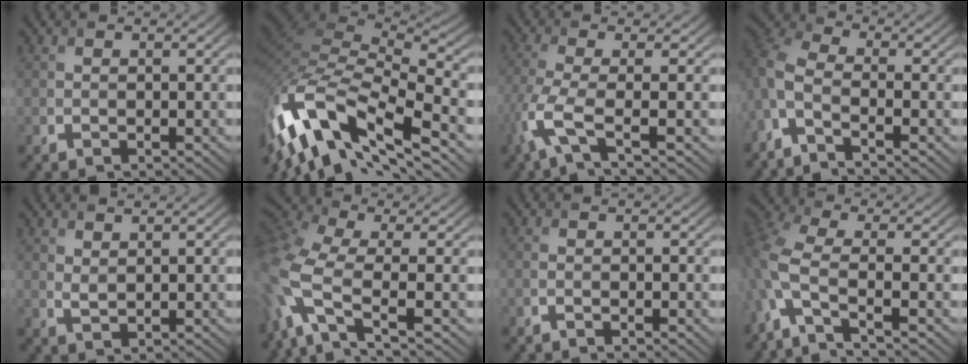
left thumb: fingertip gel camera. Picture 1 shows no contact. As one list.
[{"total": 16.2, "force": [-6.0, 6.0, 13.8], "torque": [-0.335, -0.004, -0.105]}, {"total": 5.9, "force": [-2.7, 1.0, 5.1], "torque": [-0.117, -0.006, -0.072]}, {"total": 7.2, "force": [-3.6, 2.8, 5.5], "torque": [-0.138, -0.008, -0.091]}, {"total": 1.4, "force": [1.1, 0.4, 0.7], "torque": [-0.023, -0.004, 0.026]}, {"total": 13.1, "force": [-2.9, 5.9, 11.3], "torque": [-0.304, -0.013, -0.061]}, {"total": 1.5, "force": [-0.9, 0.3, 1.2], "torque": [-0.022, 0.000, -0.019]}, {"total": 8.7, "force": [-3.1, 3.4, 7.4], "torque": [-0.197, -0.005, -0.080]}]